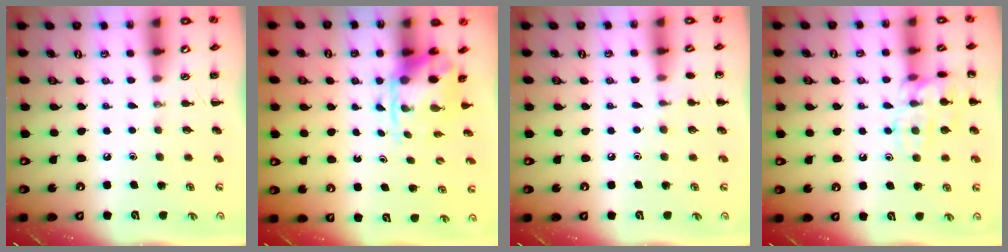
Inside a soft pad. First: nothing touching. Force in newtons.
{"total": 3.6, "press": 3.5, "slide": 0.8}
{"total": 4.3, "press": 4.1, "slide": 1.4}
{"total": 13.3, "press": 13.3, "slide": 0.4}